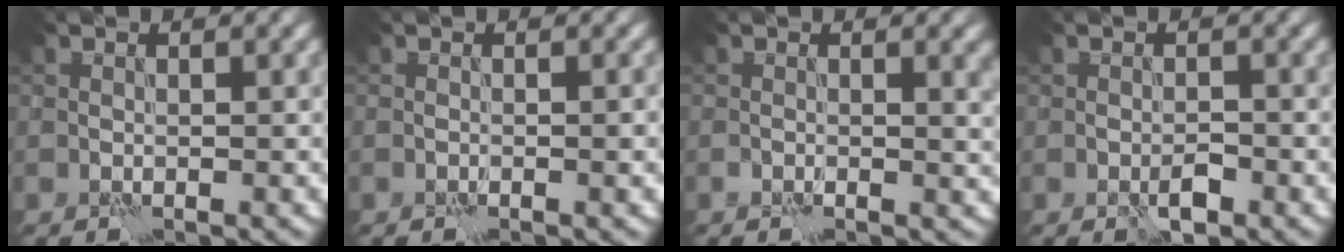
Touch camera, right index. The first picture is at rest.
{"total": 0.8, "force": [-0.4, 0.1, 0.7], "torque": [-0.012, 0.000, -0.005]}
{"total": 2.0, "force": [0.1, 0.7, 1.9], "torque": [-0.027, -0.007, -0.001]}
{"total": 1.5, "force": [-0.9, 0.6, 1.1], "torque": [-0.019, 0.001, -0.012]}